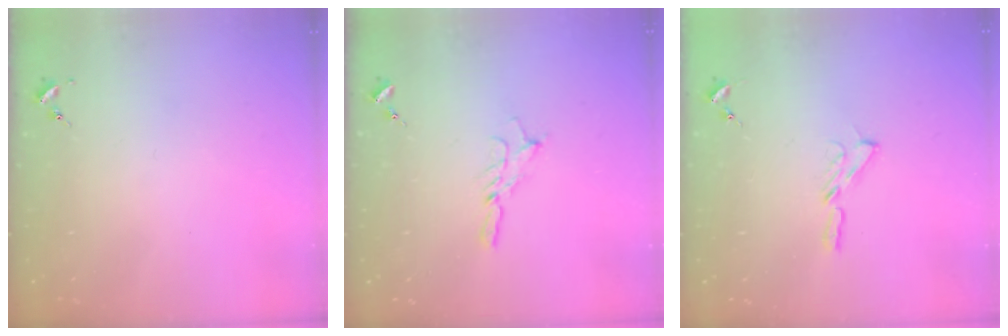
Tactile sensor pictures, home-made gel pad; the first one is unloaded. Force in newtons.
{"total": 5.6, "press": 5.6, "slide": 0.2}
{"total": 4.0, "press": 4.0, "slide": 0.4}